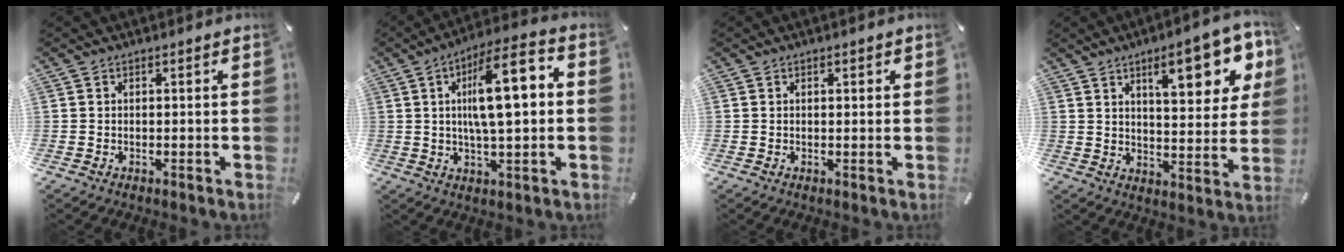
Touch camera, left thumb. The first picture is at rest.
{"total": 15.7, "force": [2.5, 5.1, 14.6], "torque": [-0.236, 0.002, 0.037]}
{"total": 0.7, "force": [0.3, 0.4, 0.5], "torque": [-0.009, 0.005, 0.004]}
{"total": 15.7, "force": [7.9, 5.8, 12.3], "torque": [-0.166, -0.030, 0.120]}